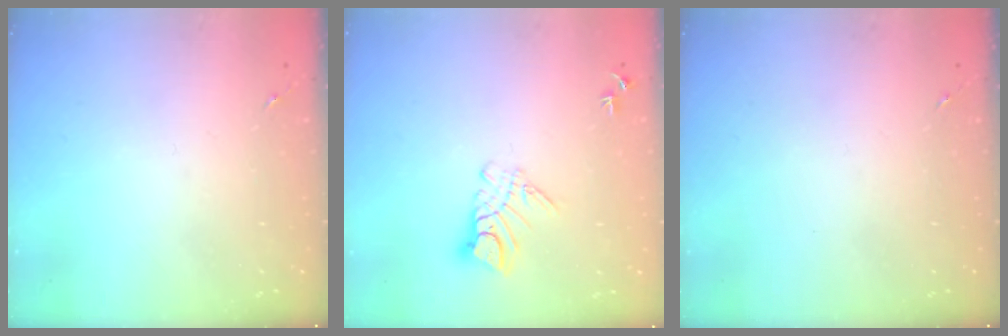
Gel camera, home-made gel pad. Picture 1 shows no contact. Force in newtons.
{"total": 8.5, "press": 8.5, "slide": 0.9}
{"total": 0.0}